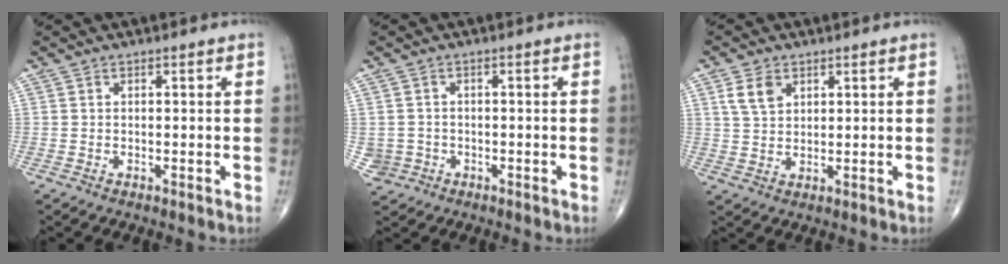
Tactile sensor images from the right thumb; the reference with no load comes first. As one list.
[{"total": 3.0, "force": [-0.7, 2.9, 0.1], "torque": [0.008, 0.008, -0.009]}, {"total": 4.9, "force": [2.3, 3.1, 2.9], "torque": [-0.045, -0.006, 0.049]}]